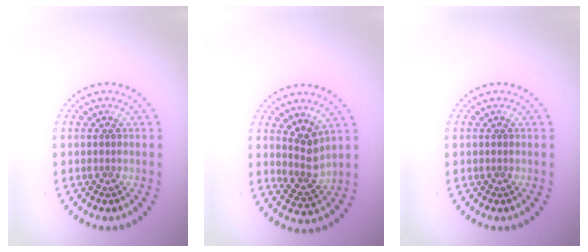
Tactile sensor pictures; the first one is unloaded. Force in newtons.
{"total": 2.5, "press": 1.9, "slide": 1.7}
{"total": 0.0}